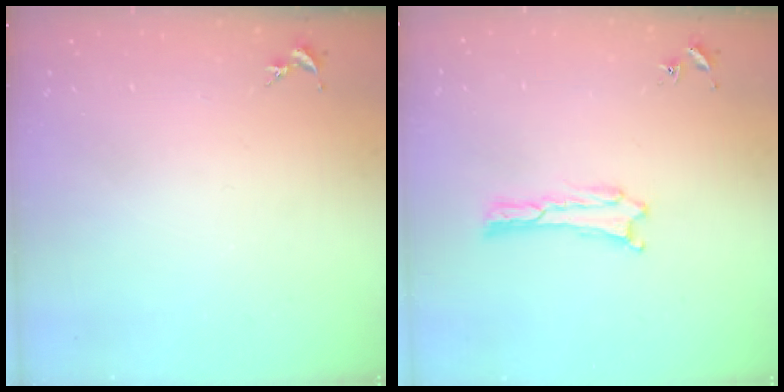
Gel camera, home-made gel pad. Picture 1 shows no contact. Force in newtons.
{"total": 0.0}